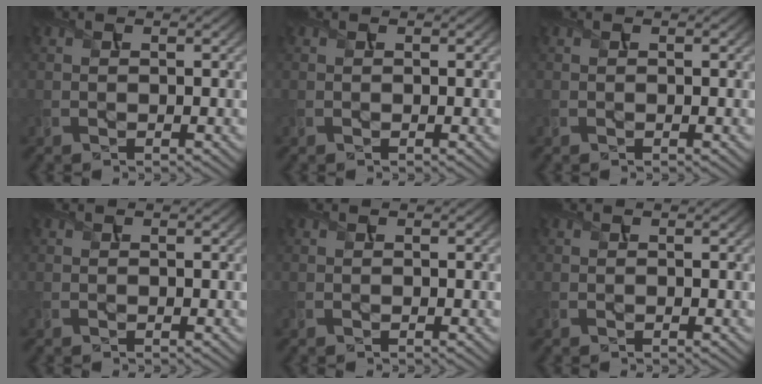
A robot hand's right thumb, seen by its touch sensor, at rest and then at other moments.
{"total": 0.0}
{"total": 0.0}
{"total": 0.0}
{"total": 0.0}
{"total": 0.0}